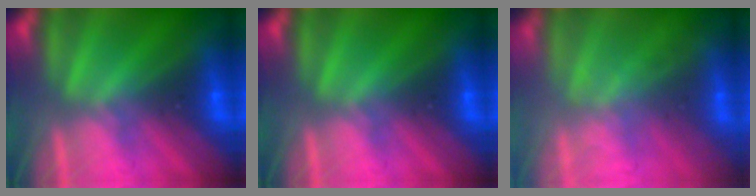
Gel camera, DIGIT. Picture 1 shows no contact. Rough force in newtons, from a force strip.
{"total": 0.0}
{"total": 1.7}